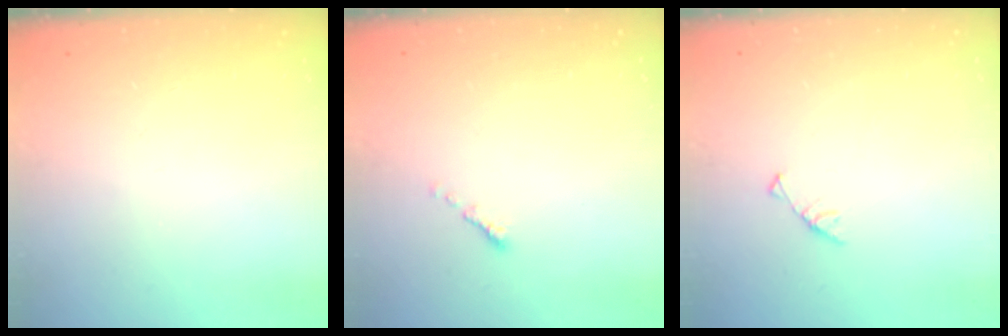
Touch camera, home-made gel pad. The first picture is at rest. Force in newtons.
{"total": 0.6, "press": 0.5, "slide": 0.2}
{"total": 3.0, "press": 3.0, "slide": 0.3}